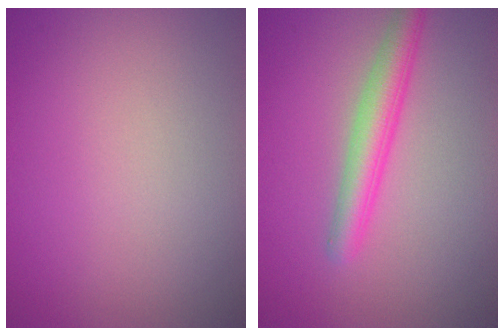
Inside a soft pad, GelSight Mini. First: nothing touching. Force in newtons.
{"total": 3.3, "press": 3.3, "slide": 0.1}